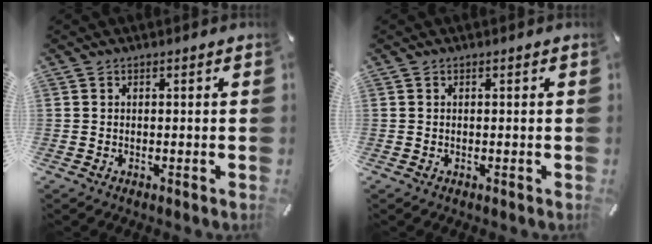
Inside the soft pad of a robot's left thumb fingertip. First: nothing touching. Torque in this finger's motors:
{"motor_torque": [0.00, 0.01, -0.01, 0.00, 0.00]}